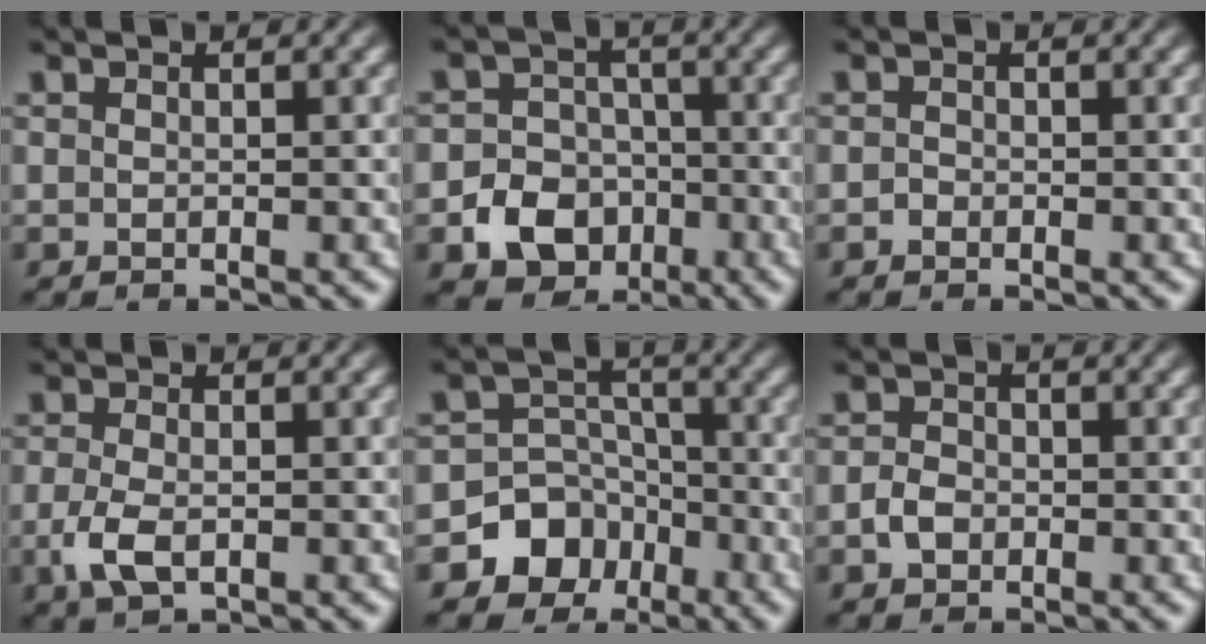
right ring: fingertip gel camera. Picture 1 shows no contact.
{"total": 8.9, "force": [-3.3, 7.9, 2.5], "torque": [-0.051, -0.030, -0.058]}
{"total": 1.3, "force": [-0.8, -0.7, -0.6], "torque": [0.014, -0.022, -0.003]}
{"total": 2.7, "force": [-0.9, 1.4, 2.1], "torque": [-0.058, -0.019, -0.008]}
{"total": 9.7, "force": [-3.7, 8.4, 3.0], "torque": [-0.068, -0.038, -0.059]}
{"total": 1.1, "force": [-0.6, 0.9, 0.3], "torque": [-0.018, -0.012, -0.009]}